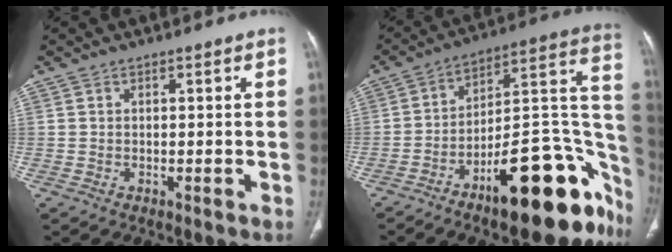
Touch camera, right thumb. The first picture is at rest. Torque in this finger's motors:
{"motor_torque": [3.60, 1.34, 1.26, -1.51, 0.45]}